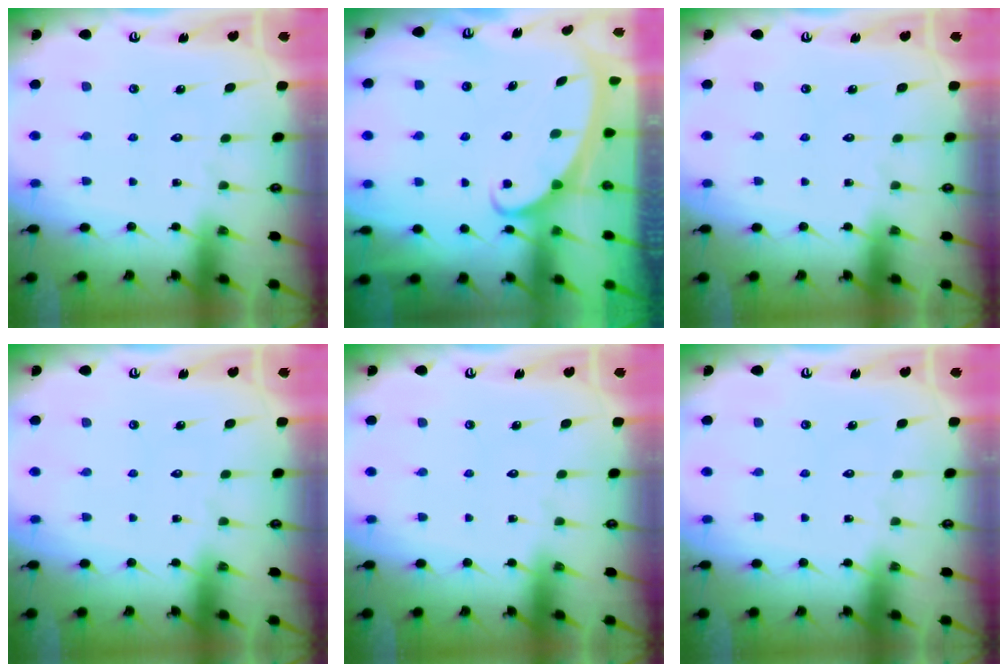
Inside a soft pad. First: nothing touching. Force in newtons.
{"total": 2.2, "press": 2.1, "slide": 0.4}
{"total": 0.0}
{"total": 0.0}
{"total": 0.0}
{"total": 0.0}